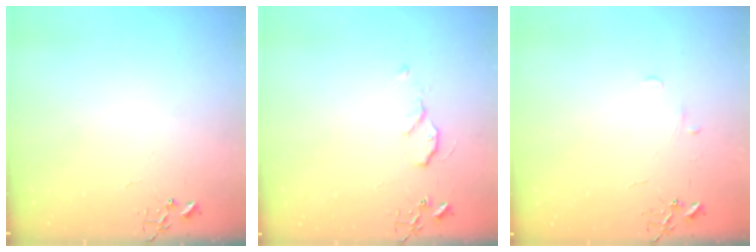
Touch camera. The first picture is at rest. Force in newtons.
{"total": 6.9, "press": 6.8, "slide": 0.9}
{"total": 5.4, "press": 5.4, "slide": 0.6}